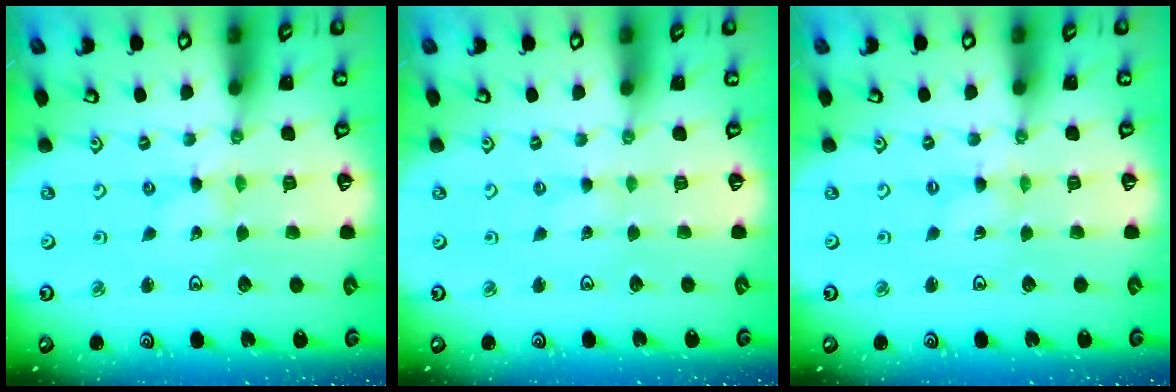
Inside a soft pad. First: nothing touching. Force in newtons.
{"total": 0.0}
{"total": 0.0}